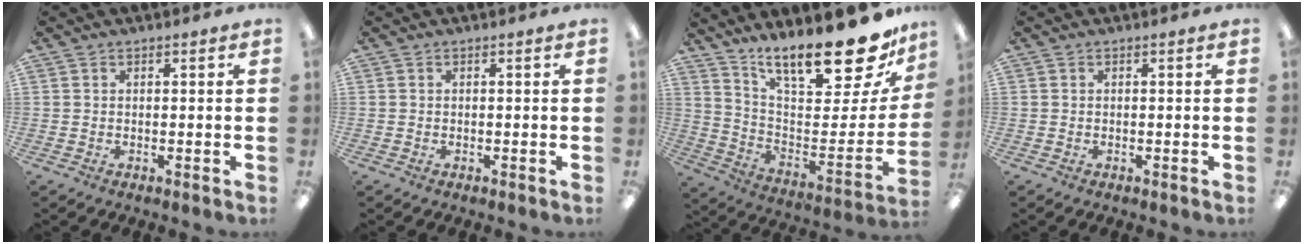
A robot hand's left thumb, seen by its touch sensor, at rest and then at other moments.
{"total": 0.0}
{"total": 22.1, "force": [17.0, 5.5, 13.0], "torque": [-0.182, -0.134, 0.280]}
{"total": 0.0}